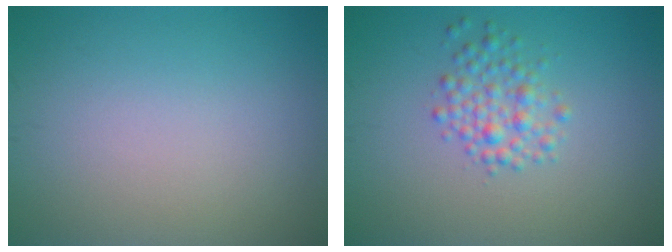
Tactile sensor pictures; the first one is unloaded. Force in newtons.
{"total": 2.6, "press": 2.6, "slide": 0.0}